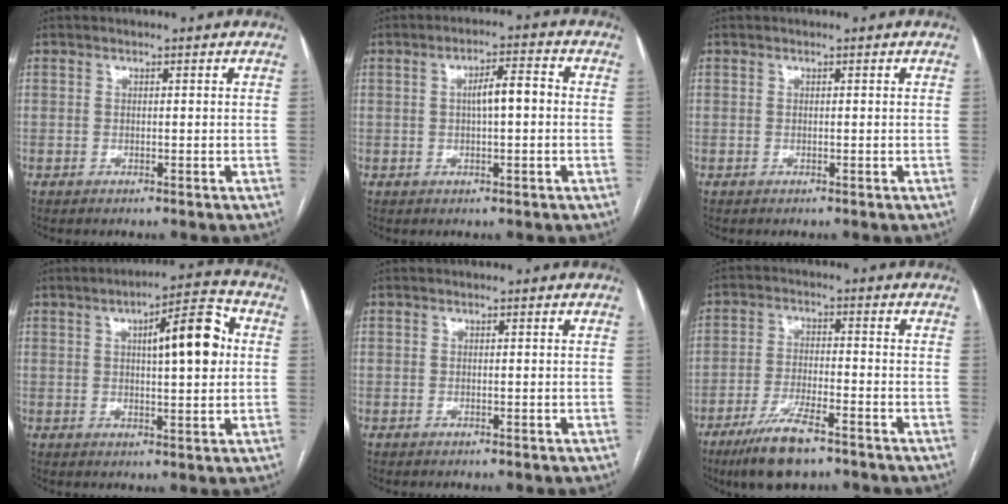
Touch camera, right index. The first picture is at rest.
{"total": 4.8, "force": [0.2, 1.0, 4.7], "torque": [-0.081, 0.016, 0.002]}
{"total": 0.0}
{"total": 10.6, "force": [2.2, 2.2, 10.1], "torque": [-0.146, 0.023, 0.031]}
{"total": 0.0}
{"total": 9.1, "force": [-6.2, 1.7, 6.5], "torque": [-0.125, -0.018, -0.108]}